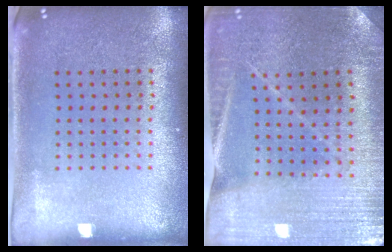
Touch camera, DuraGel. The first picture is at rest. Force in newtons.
{"total": 1.7, "press": 1.7, "slide": 0.1}